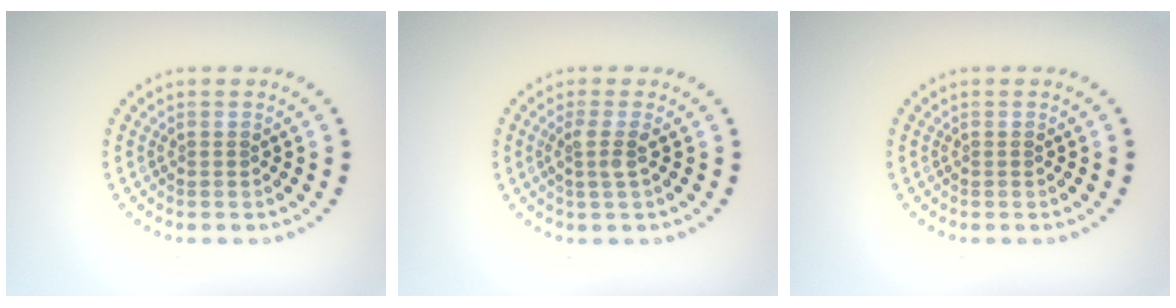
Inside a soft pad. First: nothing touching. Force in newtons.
{"total": 1.8, "press": 1.4, "slide": 1.2}
{"total": 0.0}